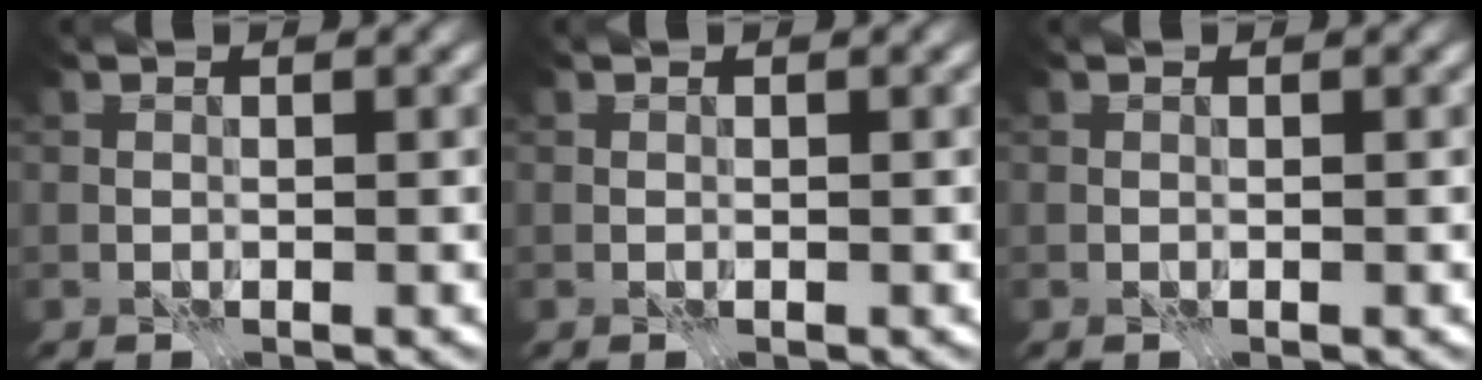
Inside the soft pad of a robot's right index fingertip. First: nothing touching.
{"total": 0.0}
{"total": 0.0}